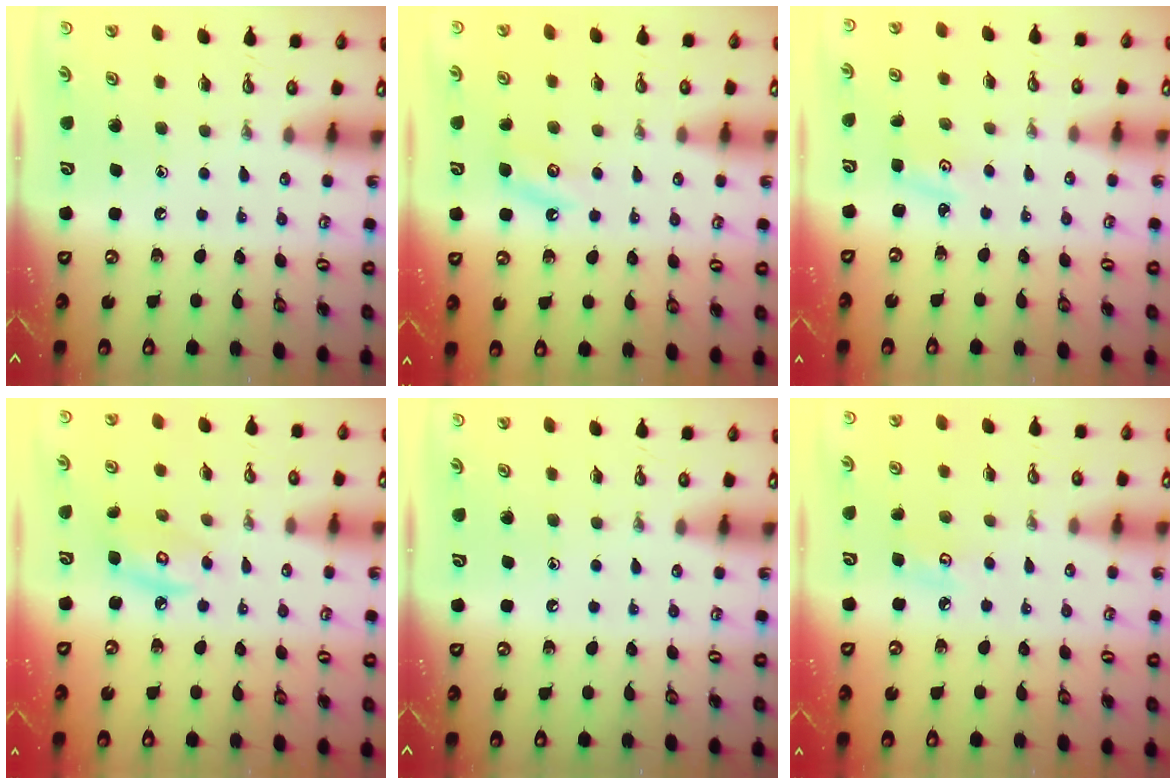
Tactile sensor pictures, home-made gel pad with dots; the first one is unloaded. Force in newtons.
{"total": 4.7, "press": 4.7, "slide": 0.7}
{"total": 2.0, "press": 2.0, "slide": 0.3}
{"total": 6.2, "press": 6.2, "slide": 0.3}
{"total": 0.0}
{"total": 5.6, "press": 5.6, "slide": 0.5}